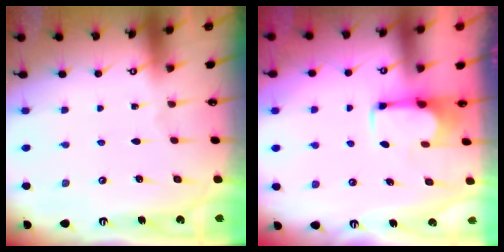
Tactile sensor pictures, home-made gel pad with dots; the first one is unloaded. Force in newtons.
{"total": 2.0, "press": 1.8, "slide": 0.8}